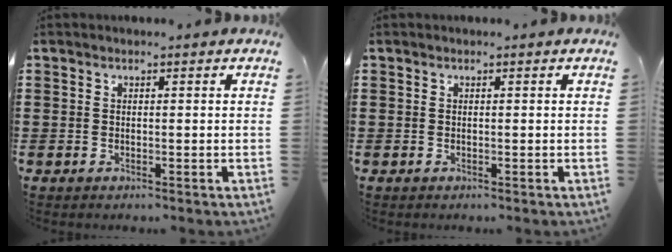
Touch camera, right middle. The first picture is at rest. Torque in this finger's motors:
{"motor_torque": [0.00, 0.00, 0.00, 0.00]}